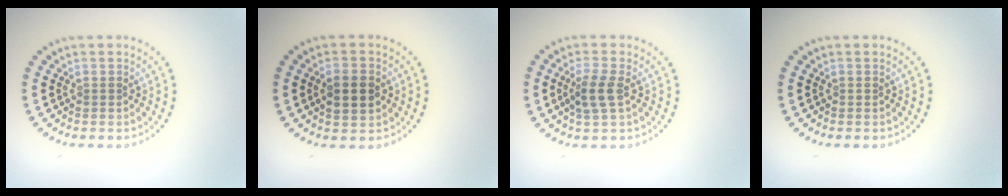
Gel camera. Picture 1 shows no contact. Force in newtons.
{"total": 2.9, "press": 2.9, "slide": 0.3}
{"total": 2.4, "press": 2.3, "slide": 0.8}
{"total": 0.0}